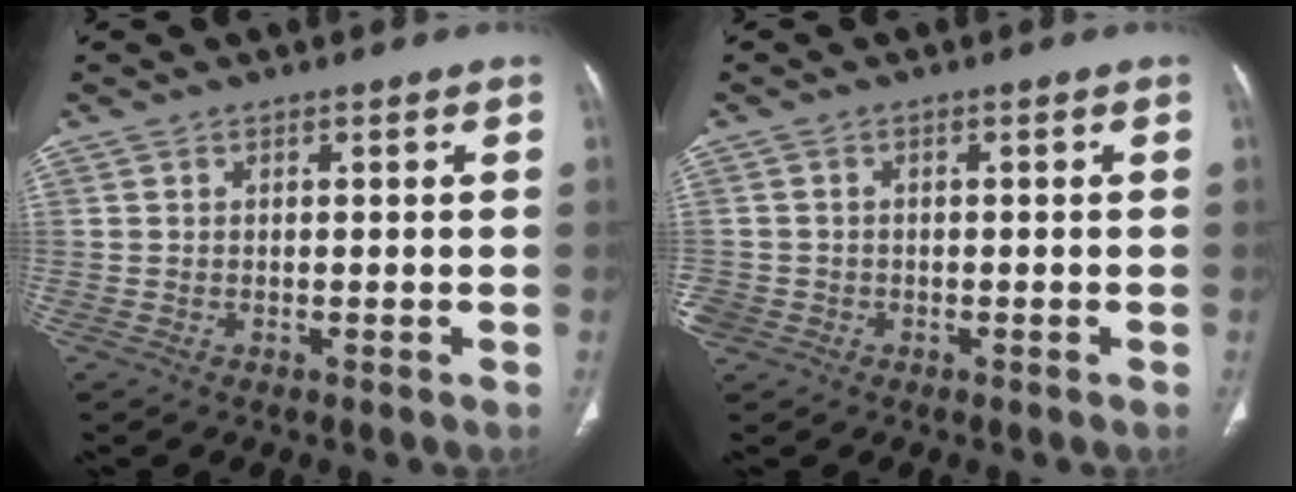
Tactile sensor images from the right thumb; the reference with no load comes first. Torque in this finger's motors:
{"motor_torque": [0.26, 0.53, 0.28, -0.23, 0.00]}